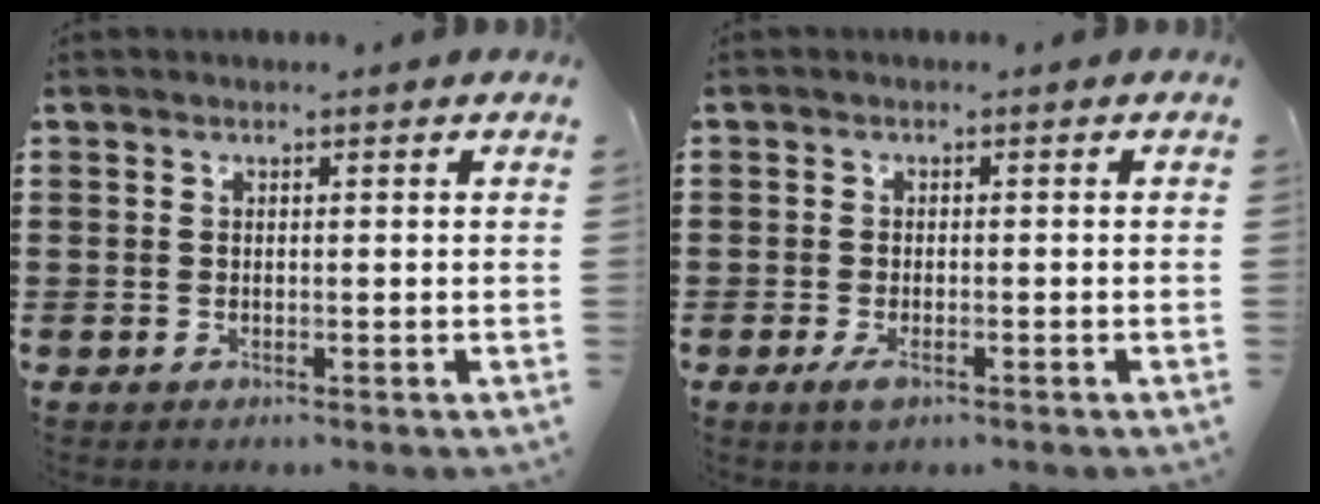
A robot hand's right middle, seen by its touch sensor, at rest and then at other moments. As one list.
[{"total": 1.9, "force": [-0.9, 0.9, 1.4], "torque": [-0.033, -0.004, -0.019]}]